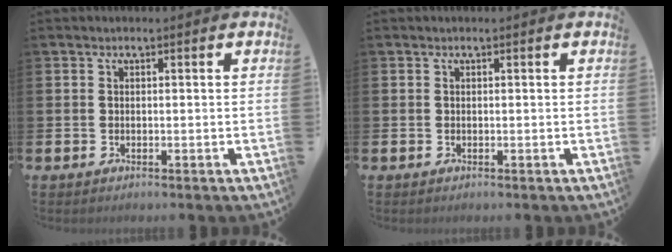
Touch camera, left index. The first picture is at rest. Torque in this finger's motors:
{"motor_torque": [0.11, 0.04, -0.03, -0.01]}